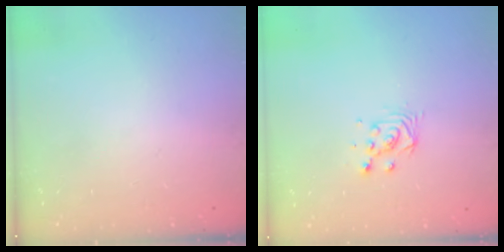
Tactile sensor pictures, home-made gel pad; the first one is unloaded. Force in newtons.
{"total": 3.8, "press": 3.8, "slide": 0.3}